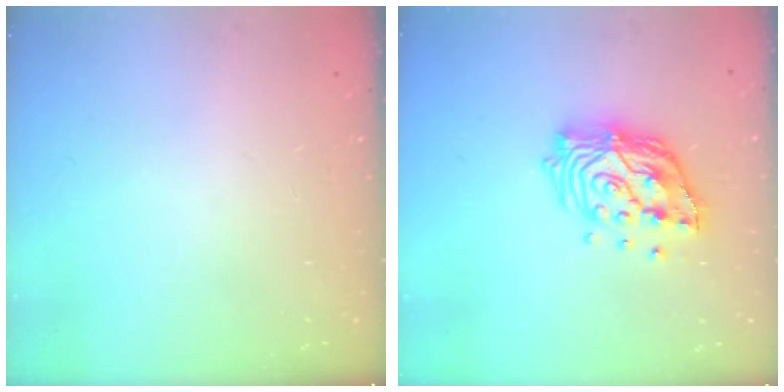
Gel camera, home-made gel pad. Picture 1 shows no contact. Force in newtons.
{"total": 17.0, "press": 16.9, "slide": 1.5}